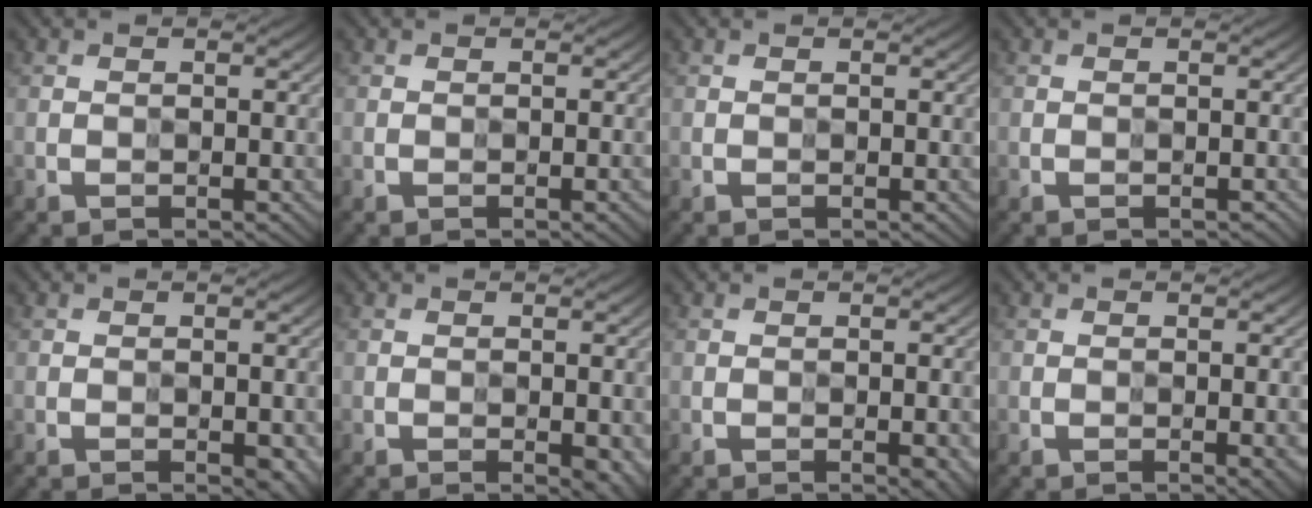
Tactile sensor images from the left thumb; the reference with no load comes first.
{"total": 0.8, "force": [-0.5, 0.1, 0.6], "torque": [-0.004, 0.002, -0.005]}
{"total": 0.0}
{"total": 0.9, "force": [-0.6, 0.4, 0.4], "torque": [-0.001, -0.003, -0.003]}
{"total": 4.3, "force": [-1.9, 2.2, 3.2], "torque": [-0.030, -0.017, -0.015]}
{"total": 4.9, "force": [-2.0, 2.3, 3.8], "torque": [-0.038, -0.015, -0.013]}
{"total": 4.8, "force": [-2.1, 2.1, 3.7], "torque": [-0.031, -0.016, -0.014]}
{"total": 3.8, "force": [-1.4, 1.5, 3.2], "torque": [-0.028, -0.010, -0.009]}